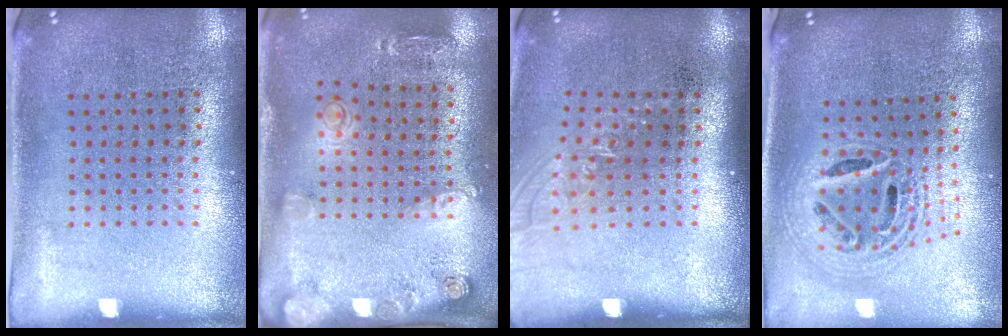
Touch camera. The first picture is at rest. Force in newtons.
{"total": 1.5, "press": 1.4, "slide": 0.7}
{"total": 1.1, "press": 1.0, "slide": 0.6}
{"total": 2.3, "press": 1.8, "slide": 1.4}